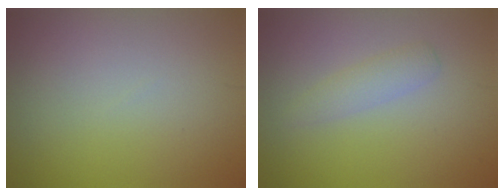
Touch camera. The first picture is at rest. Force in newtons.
{"total": 1.7, "press": 1.7, "slide": 0.1}